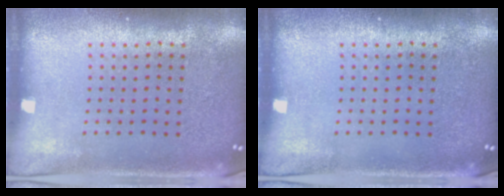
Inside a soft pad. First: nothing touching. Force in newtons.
{"total": 0.0}